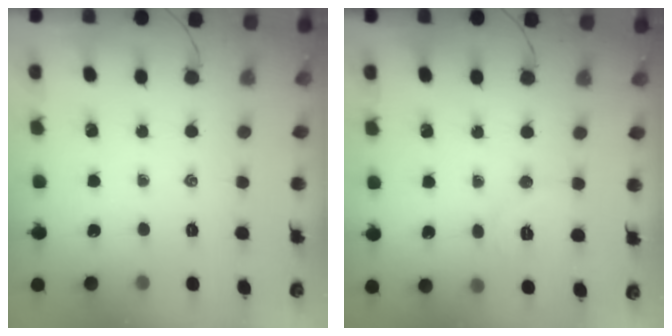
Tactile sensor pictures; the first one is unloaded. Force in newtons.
{"total": 6.5, "press": 6.4, "slide": 1.2}